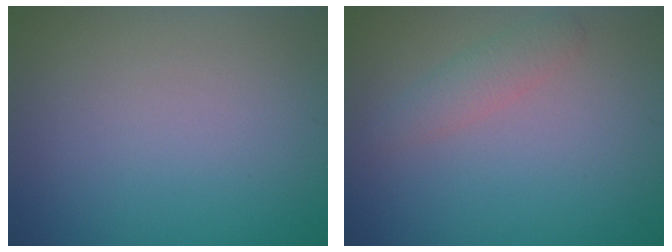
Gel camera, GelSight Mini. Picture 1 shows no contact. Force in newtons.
{"total": 1.9, "press": 1.9, "slide": 0.0}